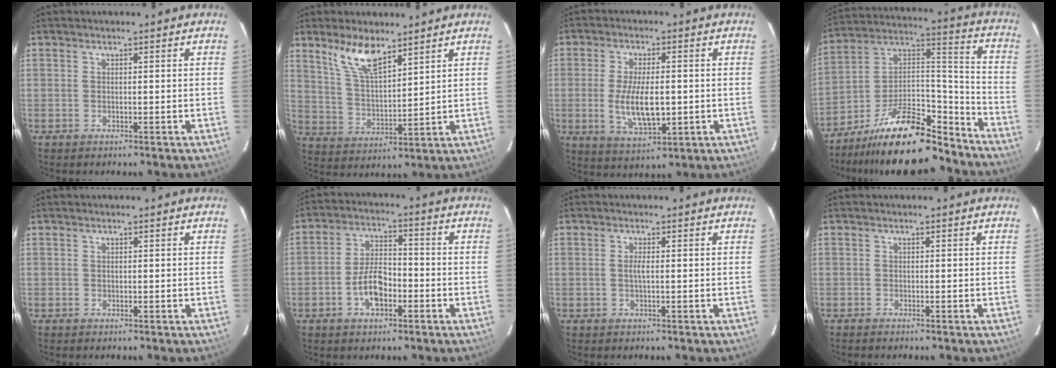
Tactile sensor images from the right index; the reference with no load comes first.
{"total": 9.0, "force": [6.4, 2.8, 5.6], "torque": [-0.107, 0.004, 0.134]}
{"total": 9.8, "force": [-1.2, 3.8, 8.9], "torque": [-0.175, -0.014, -0.015]}
{"total": 21.3, "force": [-16.4, 6.9, 11.7], "torque": [-0.206, 0.028, -0.261]}
{"total": 0.0}
{"total": 7.6, "force": [-3.1, 3.8, 5.7], "torque": [-0.115, 0.012, -0.050]}
{"total": 1.3, "force": [0.0, -0.1, 1.3], "torque": [-0.026, -0.001, -0.001]}
{"total": 0.8, "force": [-0.7, 0.2, 0.2], "torque": [-0.008, -0.002, -0.014]}